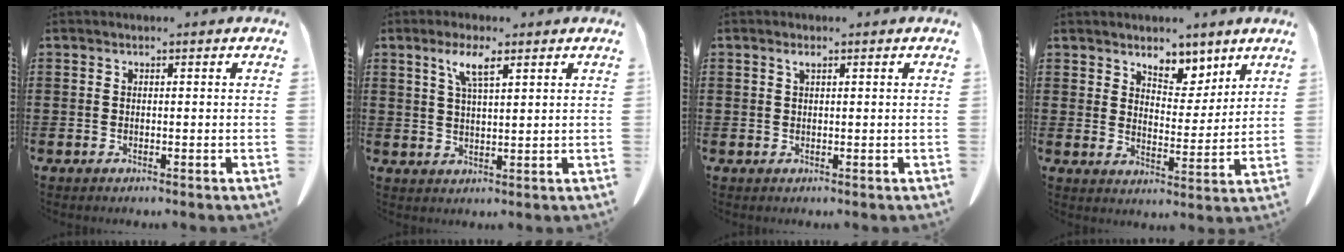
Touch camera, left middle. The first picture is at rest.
{"total": 5.2, "force": [2.9, 1.1, 4.1], "torque": [-0.091, 0.007, 0.051]}
{"total": 0.9, "force": [0.5, 0.3, 0.6], "torque": [-0.015, 0.000, 0.011]}
{"total": 5.1, "force": [4.5, 2.3, 0.8], "torque": [-0.028, -0.020, 0.081]}